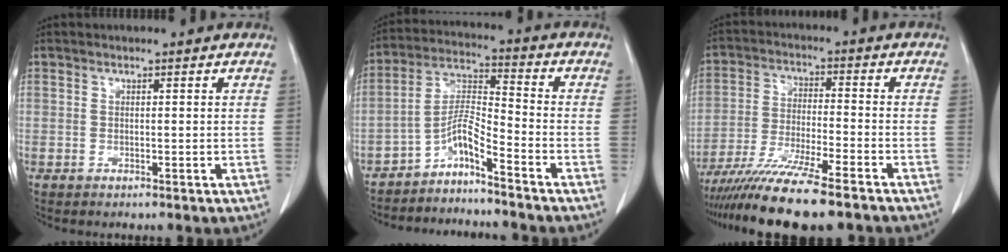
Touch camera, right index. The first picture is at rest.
{"total": 6.4, "force": [-5.1, -0.4, 3.9], "torque": [-0.080, 0.012, -0.095]}
{"total": 14.6, "force": [-11.9, 0.4, 8.4], "torque": [-0.151, -0.039, -0.198]}